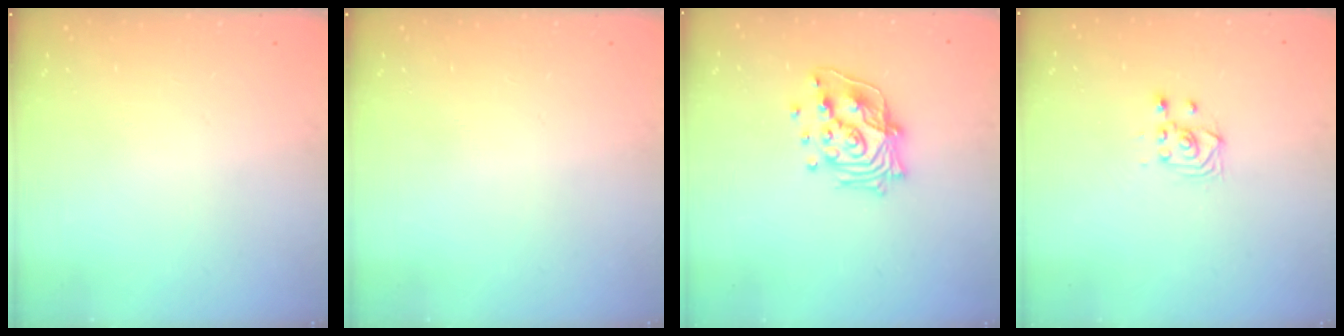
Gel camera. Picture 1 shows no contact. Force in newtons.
{"total": 0.0}
{"total": 15.9, "press": 15.9, "slide": 1.3}
{"total": 2.9, "press": 2.9, "slide": 0.6}